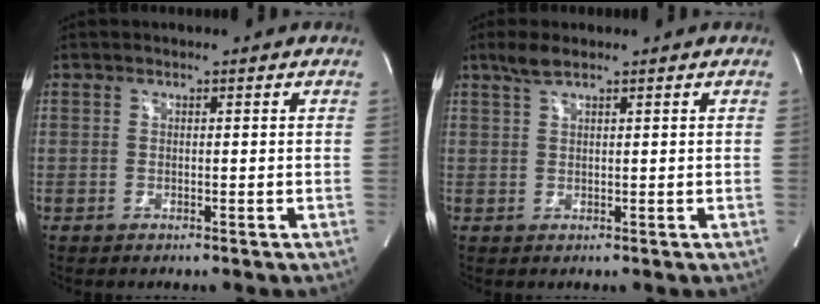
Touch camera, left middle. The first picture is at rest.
{"total": 2.5, "force": [2.0, 0.3, 1.6], "torque": [-0.042, 0.007, 0.043]}